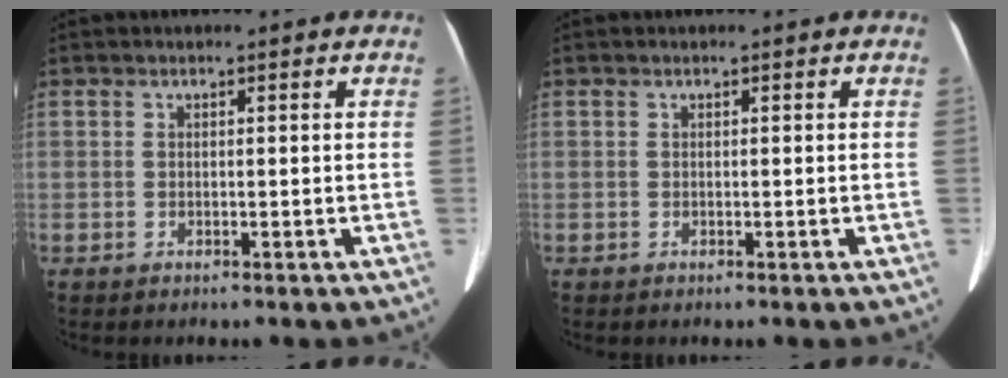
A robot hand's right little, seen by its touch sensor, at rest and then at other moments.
{"total": 0.0}